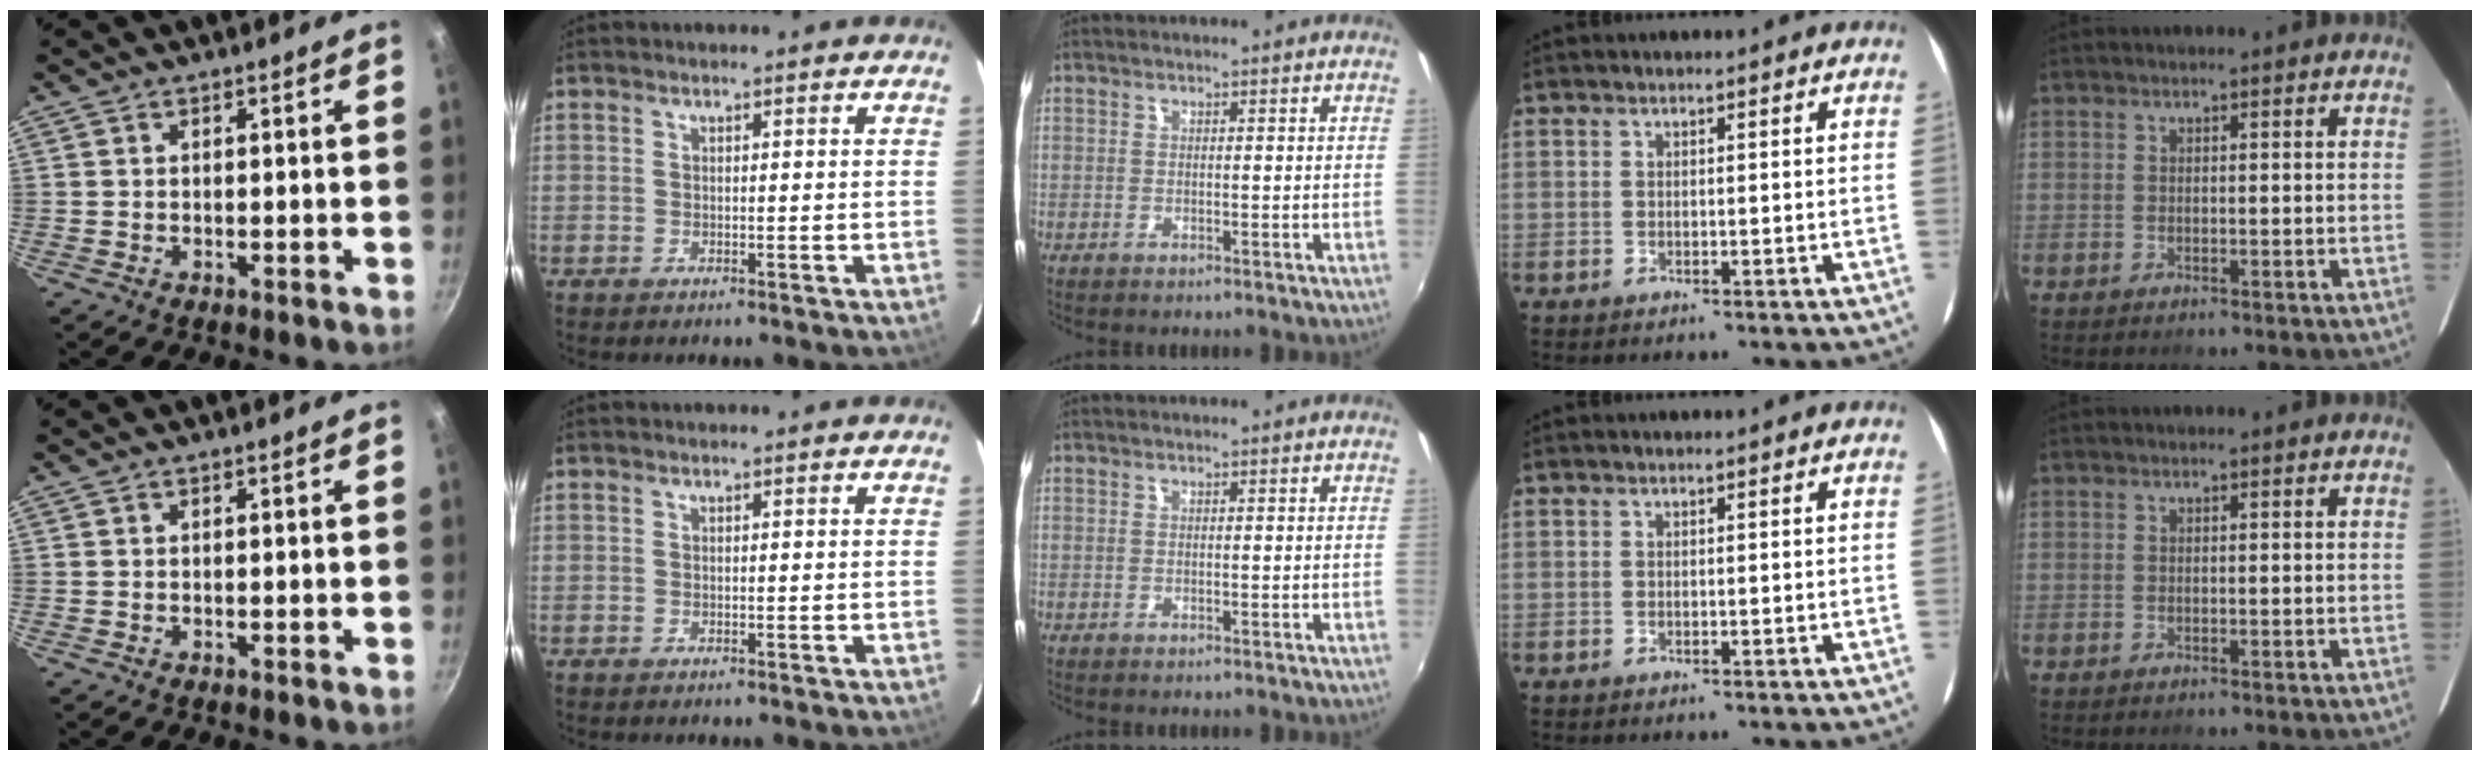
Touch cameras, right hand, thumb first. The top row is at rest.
{}